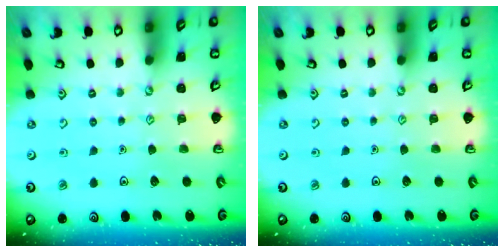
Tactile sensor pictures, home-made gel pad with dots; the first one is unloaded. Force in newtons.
{"total": 0.0}